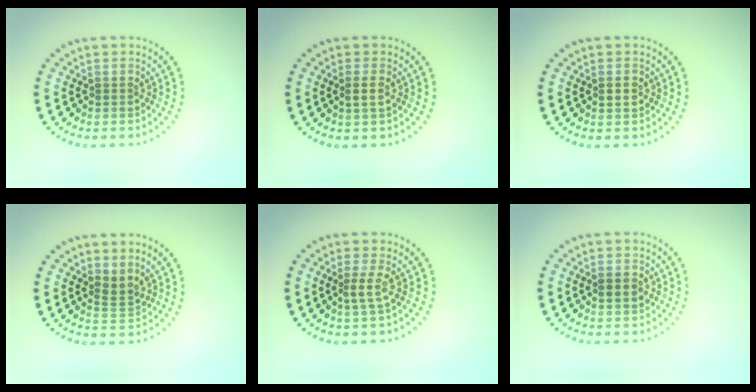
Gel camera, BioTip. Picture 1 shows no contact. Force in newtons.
{"total": 1.2, "press": 1.0, "slide": 0.6}
{"total": 1.0, "press": 1.0, "slide": 0.2}
{"total": 1.7, "press": 1.3, "slide": 1.2}
{"total": 1.6, "press": 1.2, "slide": 1.0}
{"total": 2.0, "press": 2.0, "slide": 0.2}